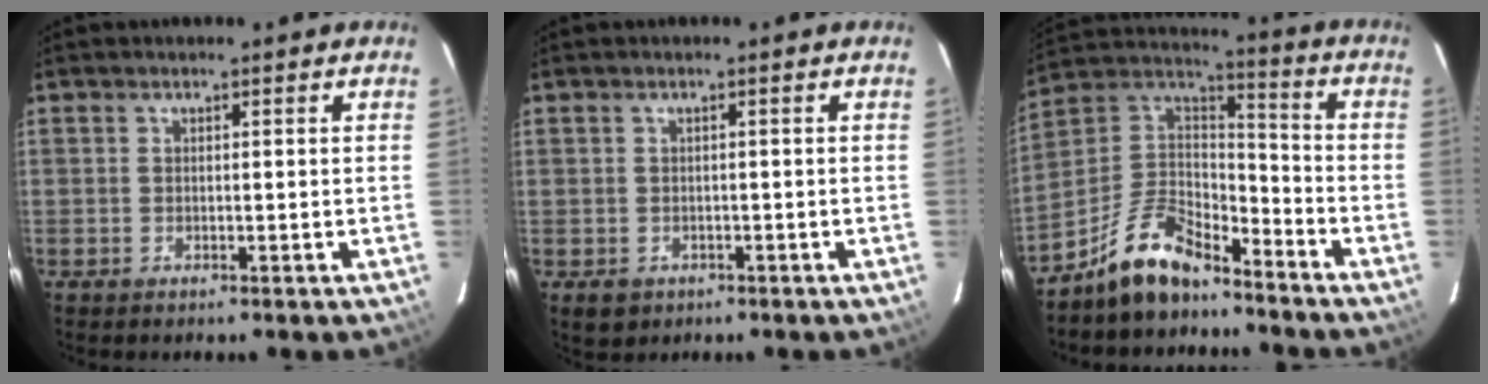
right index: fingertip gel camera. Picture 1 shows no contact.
{"total": 3.1, "force": [-0.9, 2.8, 0.9], "torque": [-0.018, -0.003, -0.008]}
{"total": 13.3, "force": [-10.5, 5.2, 6.3], "torque": [-0.146, 0.041, -0.197]}